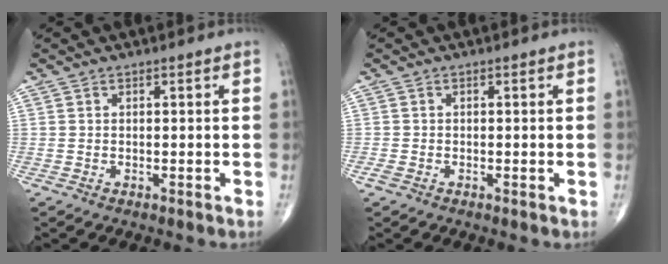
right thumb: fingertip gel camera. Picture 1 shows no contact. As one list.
[{"total": 1.5, "force": [-0.6, 0.8, 1.1], "torque": [-0.024, -0.003, -0.013]}]